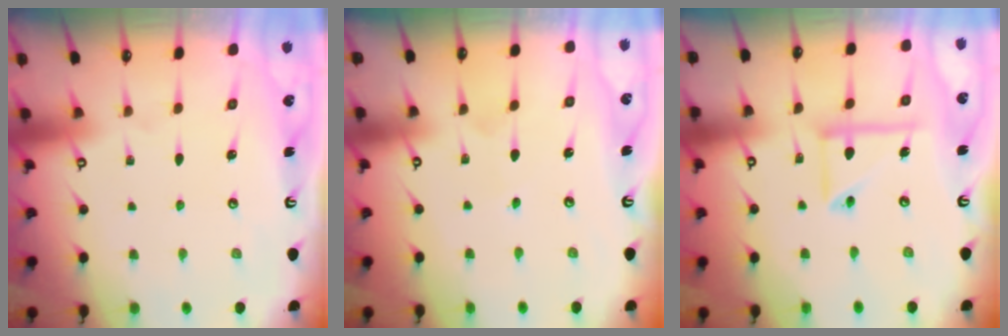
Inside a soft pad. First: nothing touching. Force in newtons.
{"total": 2.7, "press": 2.6, "slide": 0.2}
{"total": 10.4, "press": 10.4, "slide": 0.9}